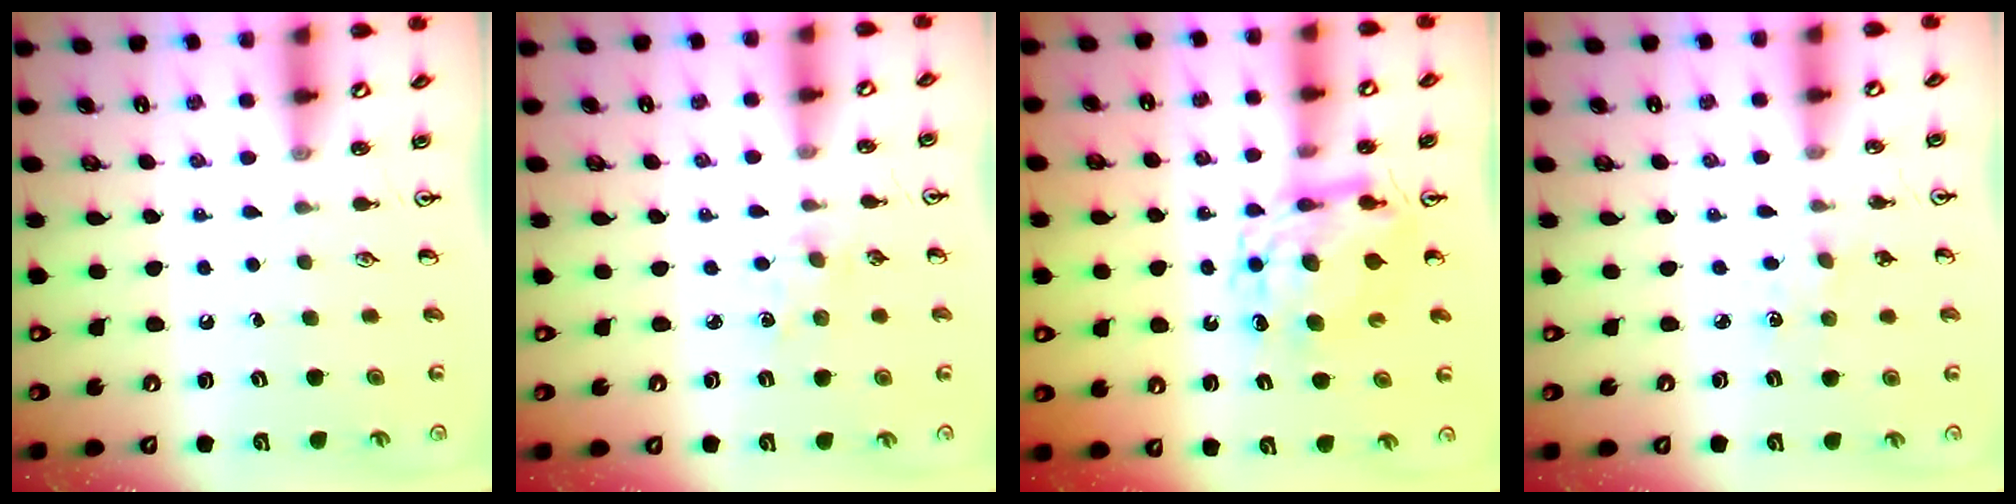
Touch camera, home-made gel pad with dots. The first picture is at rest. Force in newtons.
{"total": 3.1, "press": 3.1, "slide": 0.5}
{"total": 10.0, "press": 9.9, "slide": 0.9}
{"total": 3.1, "press": 3.1, "slide": 0.3}